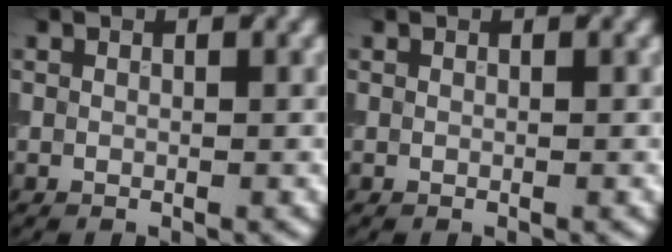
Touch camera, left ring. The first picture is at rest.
{"total": 0.0}